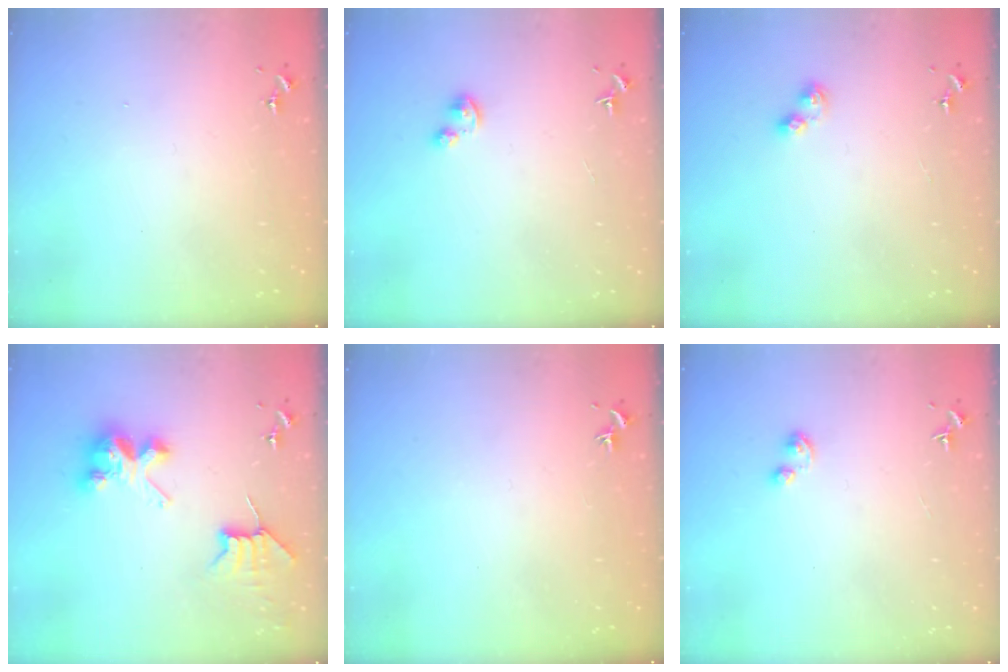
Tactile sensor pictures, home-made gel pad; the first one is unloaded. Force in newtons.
{"total": 3.2, "press": 3.2, "slide": 0.3}
{"total": 6.2, "press": 6.2, "slide": 0.7}
{"total": 8.7, "press": 8.6, "slide": 0.6}
{"total": 0.0}
{"total": 2.8, "press": 2.7, "slide": 0.4}